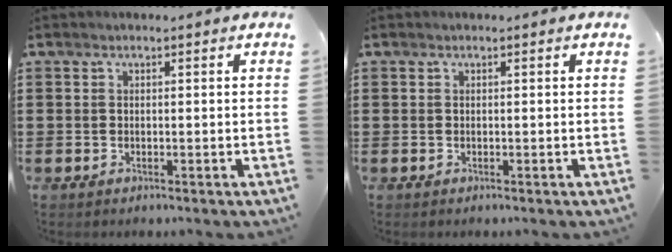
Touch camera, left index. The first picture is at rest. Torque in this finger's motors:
{"motor_torque": [0.00, 0.00, 0.00, -0.01]}